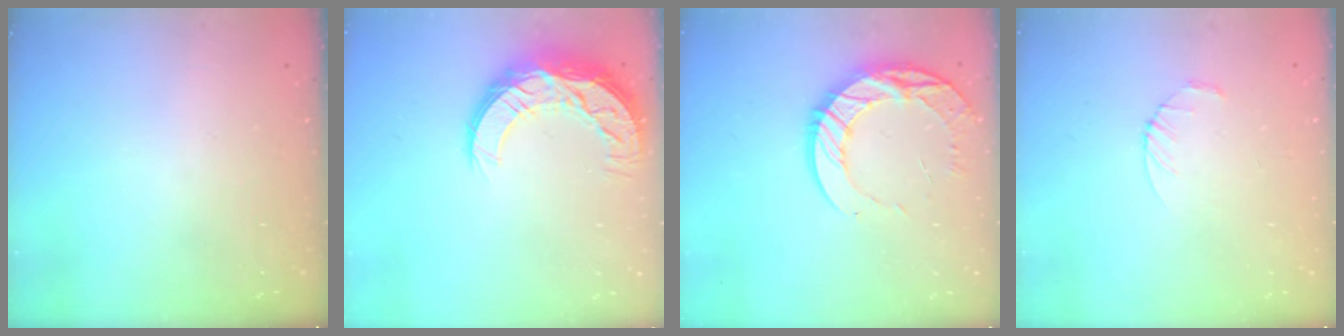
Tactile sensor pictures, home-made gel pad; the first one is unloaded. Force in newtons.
{"total": 13.1, "press": 13.1, "slide": 0.6}
{"total": 14.7, "press": 14.6, "slide": 1.3}
{"total": 3.4, "press": 3.3, "slide": 0.4}